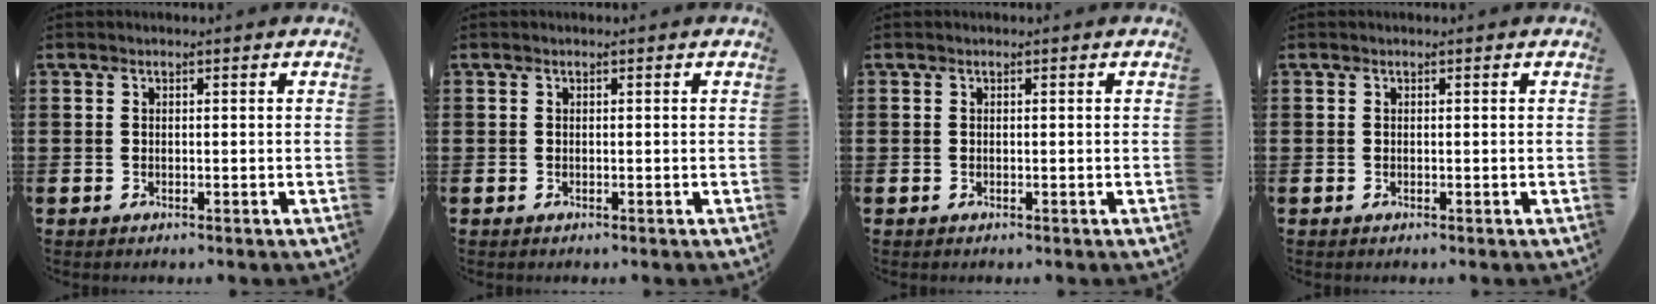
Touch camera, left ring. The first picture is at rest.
{"total": 0.0}
{"total": 0.0}
{"total": 0.0}